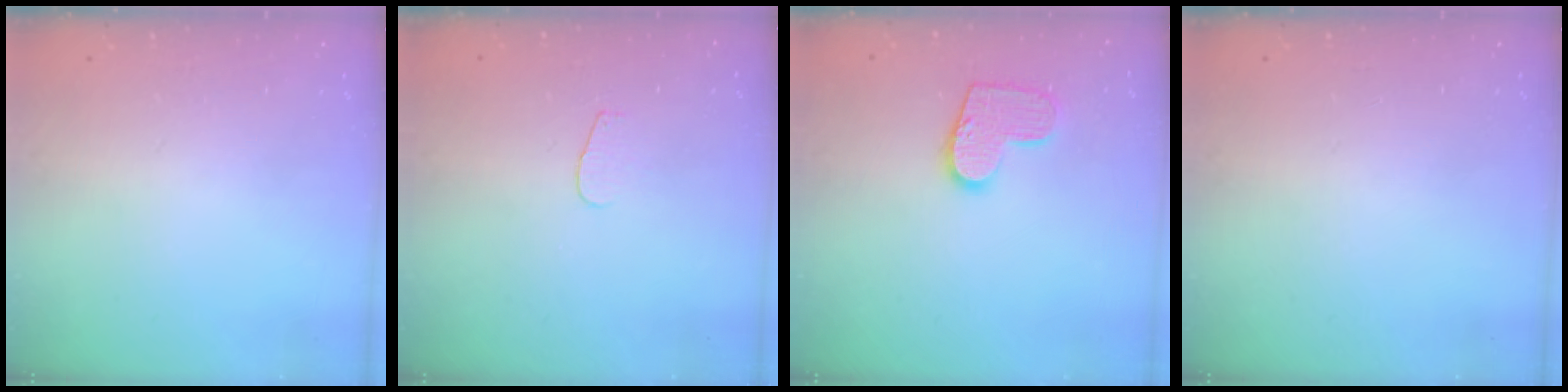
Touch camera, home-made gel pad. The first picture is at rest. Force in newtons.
{"total": 2.8, "press": 2.8, "slide": 0.2}
{"total": 10.2, "press": 10.2, "slide": 0.2}
{"total": 0.0}